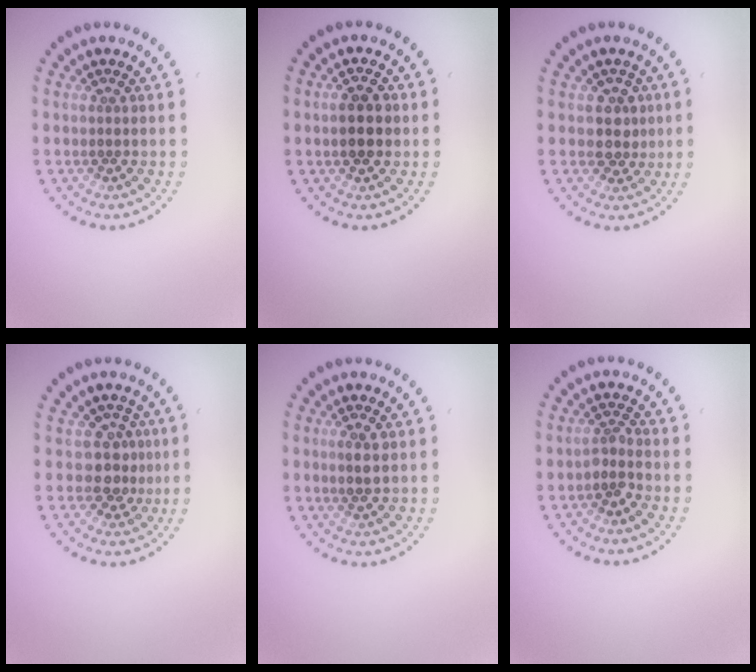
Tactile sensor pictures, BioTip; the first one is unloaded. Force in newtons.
{"total": 2.7, "press": 2.7, "slide": 0.2}
{"total": 2.2, "press": 1.9, "slide": 1.1}
{"total": 2.6, "press": 2.0, "slide": 1.7}
{"total": 1.6, "press": 1.6, "slide": 0.4}
{"total": 1.7, "press": 1.3, "slide": 1.2}